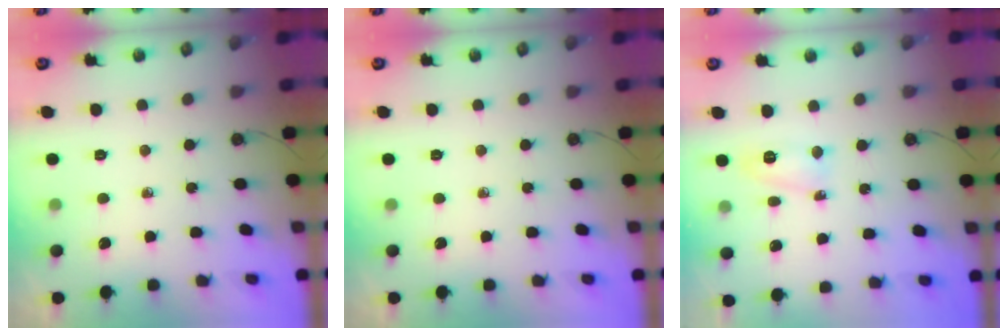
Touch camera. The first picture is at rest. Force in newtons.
{"total": 0.0}
{"total": 6.2, "press": 6.2, "slide": 0.5}